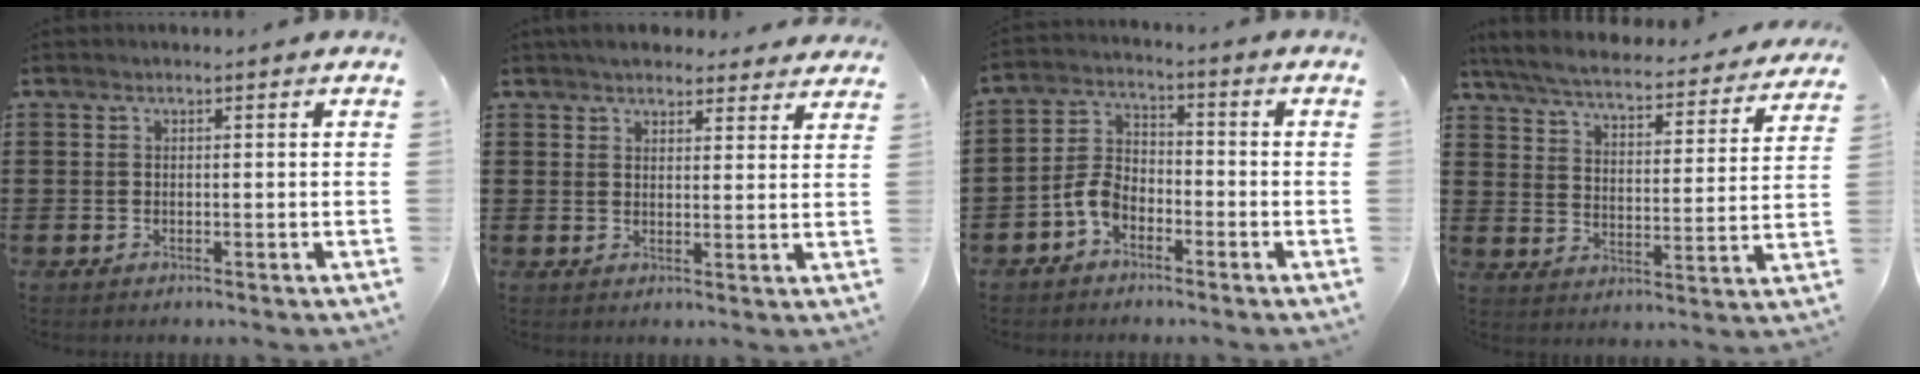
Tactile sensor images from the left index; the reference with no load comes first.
{"total": 3.6, "force": [3.4, 1.1, 0.5], "torque": [-0.020, -0.005, 0.065]}
{"total": 5.3, "force": [-3.1, 3.1, 2.9], "torque": [-0.081, 0.006, -0.067]}
{"total": 4.7, "force": [4.4, 0.1, 1.5], "torque": [-0.053, -0.035, 0.068]}